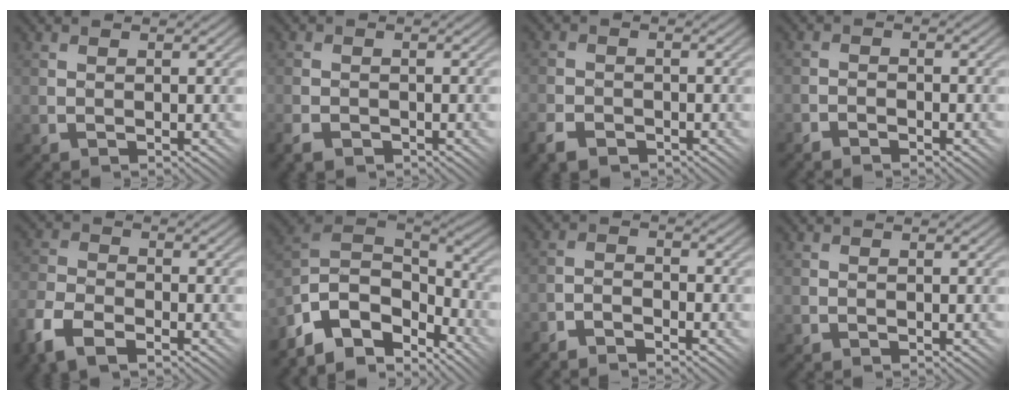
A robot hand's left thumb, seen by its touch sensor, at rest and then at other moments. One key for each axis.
{"total": 2.6, "fx": -1.8, "fy": 1.7, "fz": 0.9, "tx": -0.022, "ty": -0.005, "tz": -0.041}
{"total": 4.0, "fx": -2.9, "fy": 2.3, "fz": 1.5, "tx": -0.039, "ty": -0.004, "tz": -0.059}
{"total": 1.3, "fx": -1.2, "fy": 0.2, "fz": 0.0, "tx": 0.003, "ty": 0.007, "tz": -0.029}
{"total": 8.3, "fx": -5.0, "fy": 4.6, "fz": 4.8, "tx": -0.122, "ty": -0.019, "tz": -0.100}
{"total": 10.4, "fx": -6.7, "fy": 5.8, "fz": 5.5, "tx": -0.147, "ty": -0.002, "tz": -0.122}
{"total": 2.5, "fx": -2.4, "fy": 0.6, "fz": 0.5, "tx": -0.007, "ty": 0.010, "tz": -0.053}
{"total": 0.0}